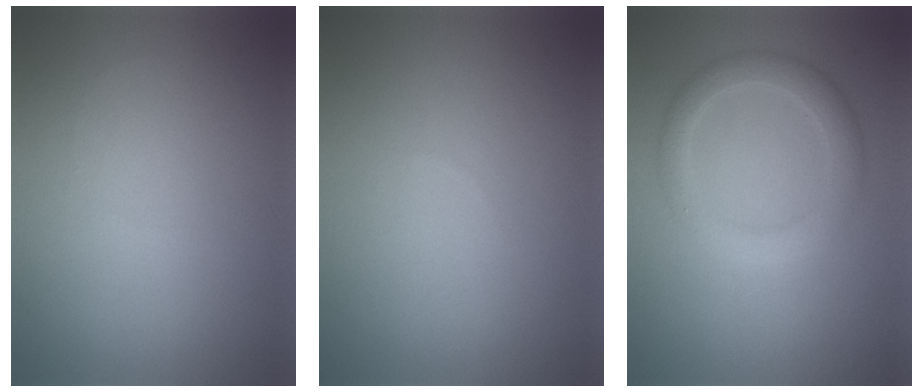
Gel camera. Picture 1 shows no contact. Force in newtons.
{"total": 0.0}
{"total": 3.1, "press": 3.1, "slide": 0.0}